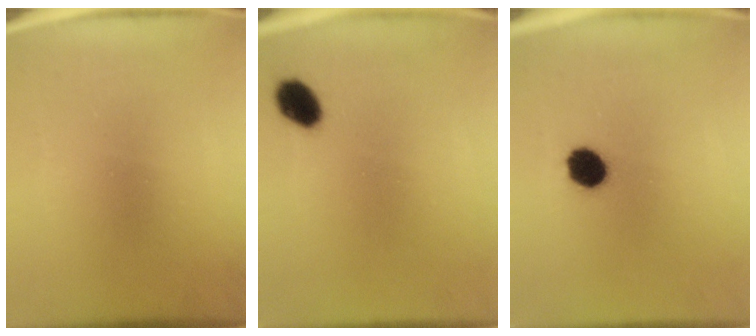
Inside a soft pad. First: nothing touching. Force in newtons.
{"total": 5.5}
{"total": 6.6}